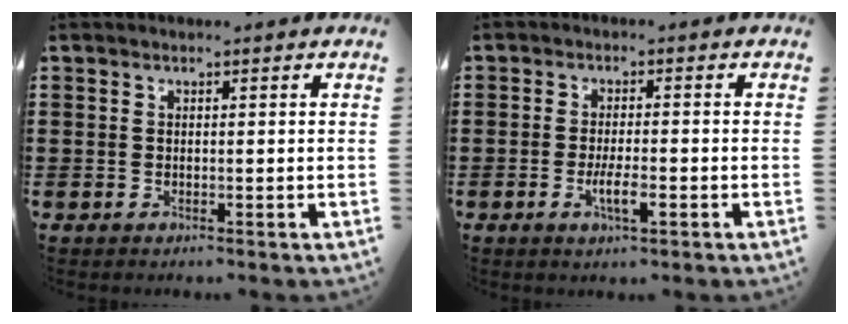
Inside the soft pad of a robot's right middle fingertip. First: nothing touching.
{"total": 3.6, "force": [-1.3, 0.6, 3.3], "torque": [-0.062, -0.002, -0.026]}